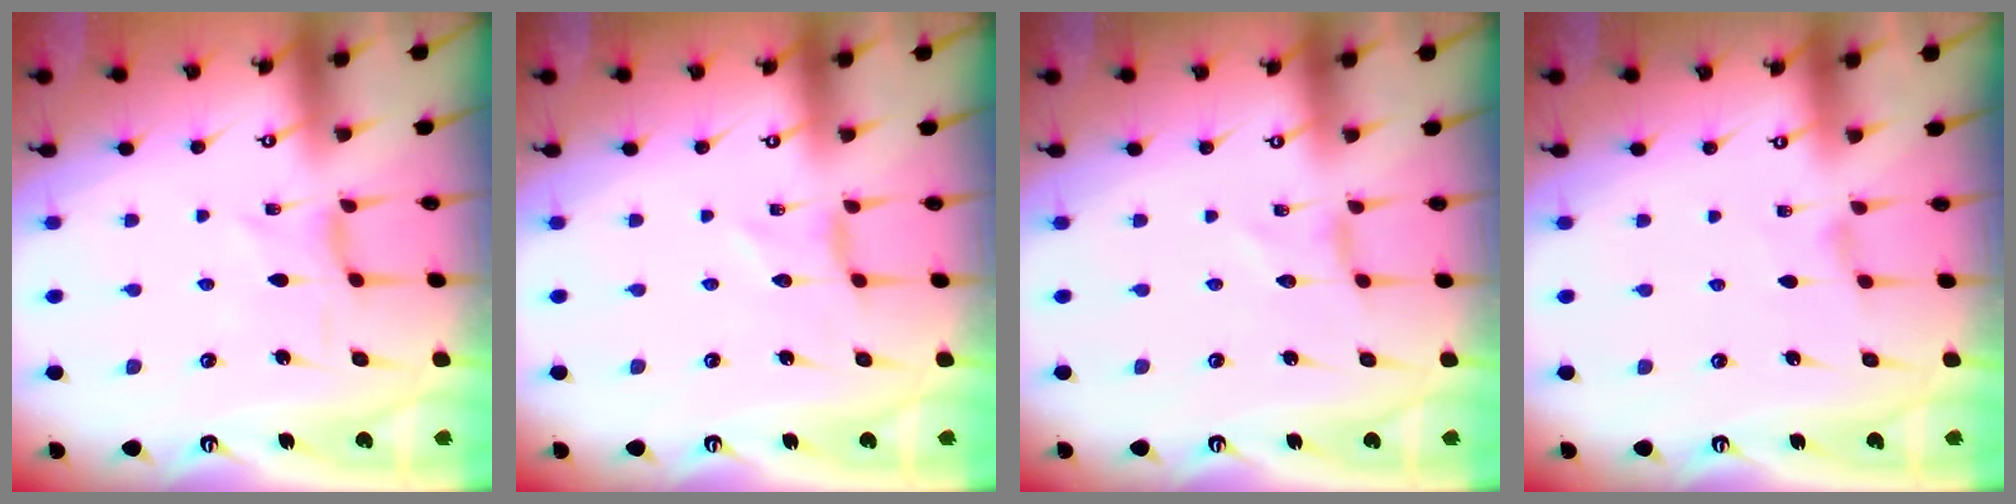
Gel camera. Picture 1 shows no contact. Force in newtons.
{"total": 0.0}
{"total": 0.0}
{"total": 1.8, "press": 1.7, "slide": 0.4}